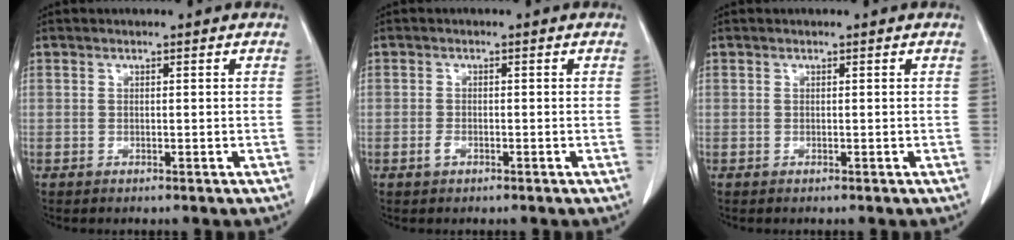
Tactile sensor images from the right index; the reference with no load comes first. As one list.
[{"total": 1.2, "force": [-0.6, 0.6, 0.8], "torque": [-0.017, 0.001, -0.010]}, {"total": 0.0}]